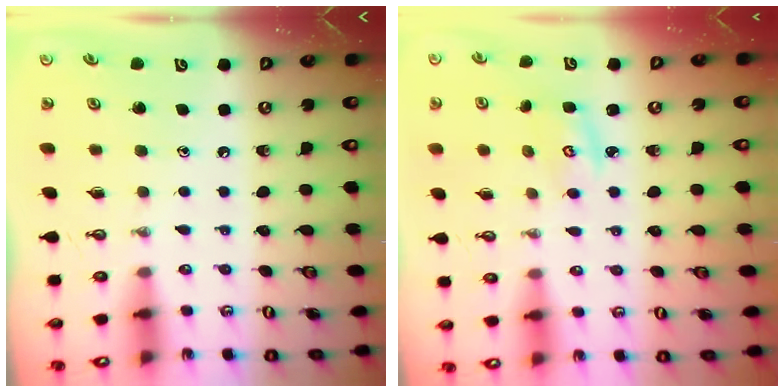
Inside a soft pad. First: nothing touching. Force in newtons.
{"total": 2.8, "press": 2.8, "slide": 0.2}